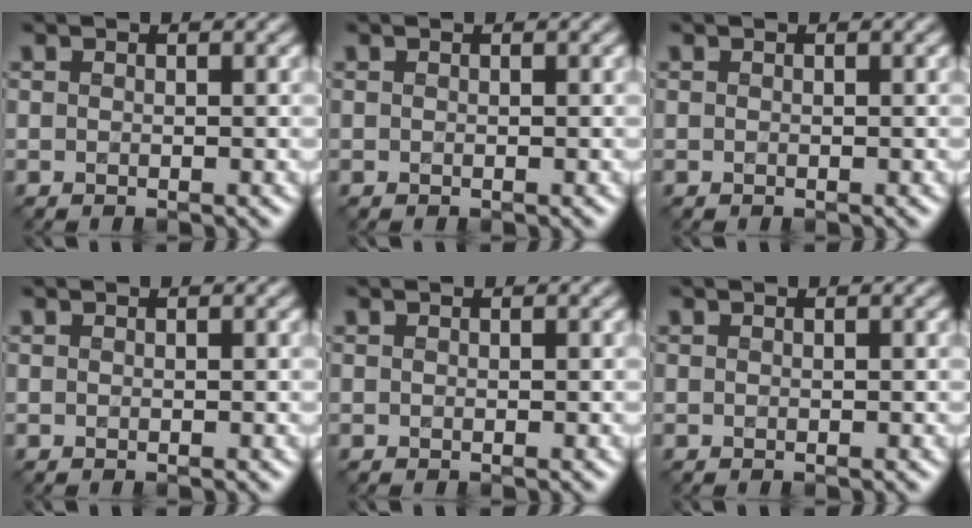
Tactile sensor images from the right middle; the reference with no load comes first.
{"total": 0.0}
{"total": 0.0}
{"total": 0.0}
{"total": 0.0}
{"total": 0.0}